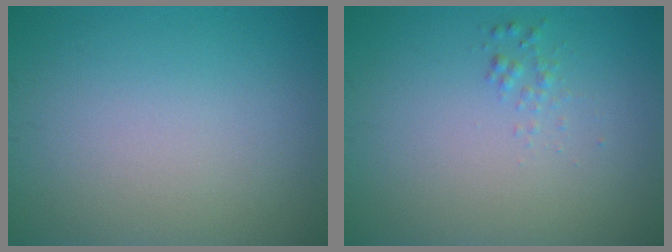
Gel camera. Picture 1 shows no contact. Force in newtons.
{"total": 0.8, "press": 0.8, "slide": 0.0}